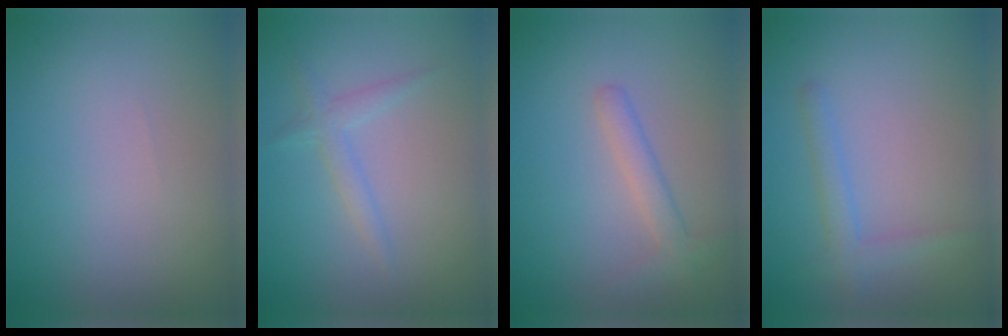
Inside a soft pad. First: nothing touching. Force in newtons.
{"total": 1.6, "press": 1.6, "slide": 0.1}
{"total": 2.0, "press": 2.0, "slide": 0.0}
{"total": 1.9, "press": 1.9, "slide": 0.1}